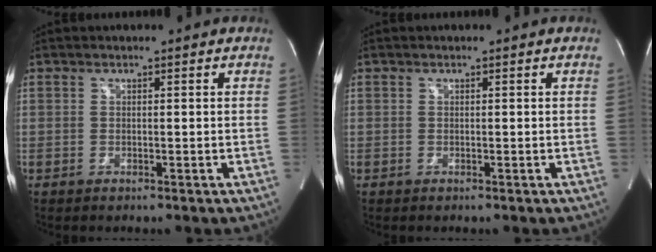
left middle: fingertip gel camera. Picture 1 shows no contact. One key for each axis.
{"total": 0.0}